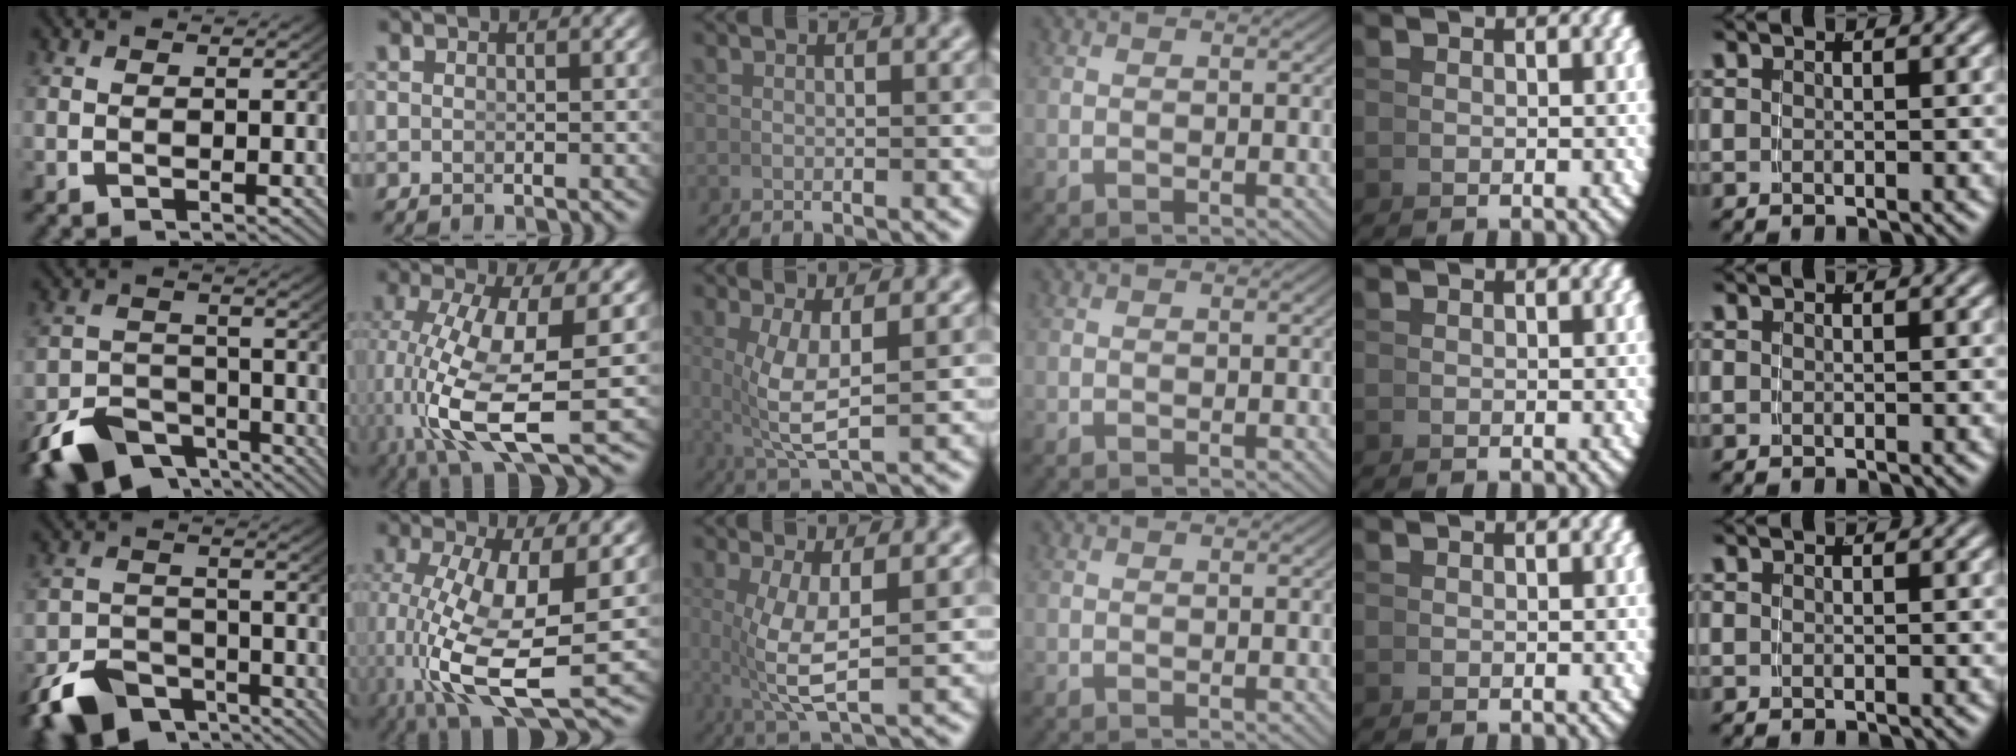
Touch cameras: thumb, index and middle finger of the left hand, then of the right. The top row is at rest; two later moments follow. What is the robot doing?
{"motion": "grasp_and_lifting", "object": "calculator"}